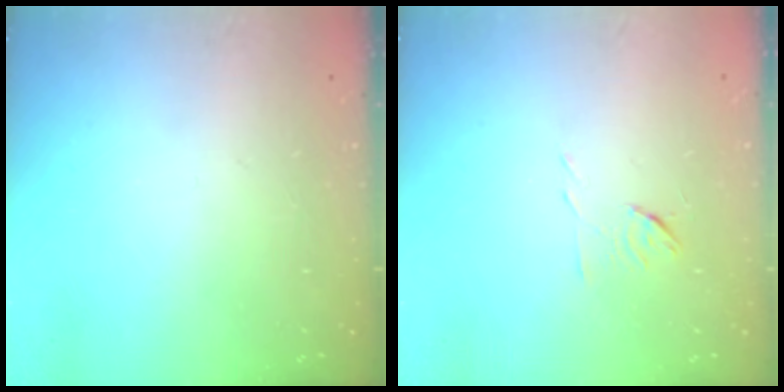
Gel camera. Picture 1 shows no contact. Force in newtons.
{"total": 5.3, "press": 5.2, "slide": 1.0}